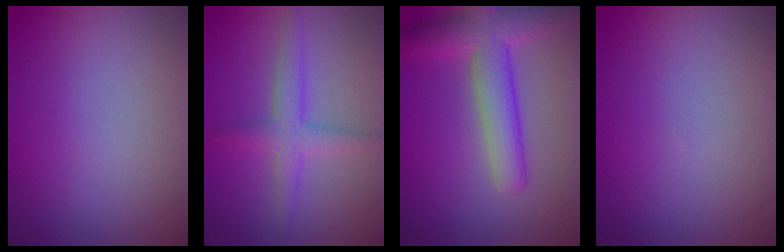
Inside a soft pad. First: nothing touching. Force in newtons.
{"total": 2.7, "press": 2.7, "slide": 0.0}
{"total": 5.6, "press": 5.6, "slide": 0.2}
{"total": 0.0}